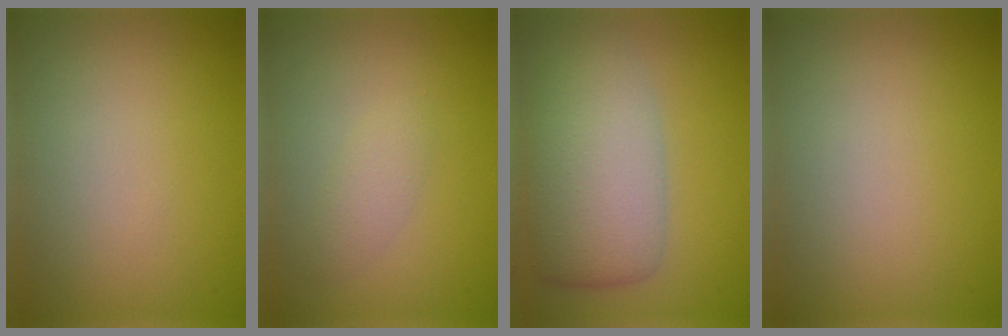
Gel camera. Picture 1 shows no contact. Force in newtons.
{"total": 1.4, "press": 1.4, "slide": 0.1}
{"total": 7.7, "press": 7.7, "slide": 0.4}
{"total": 0.0}